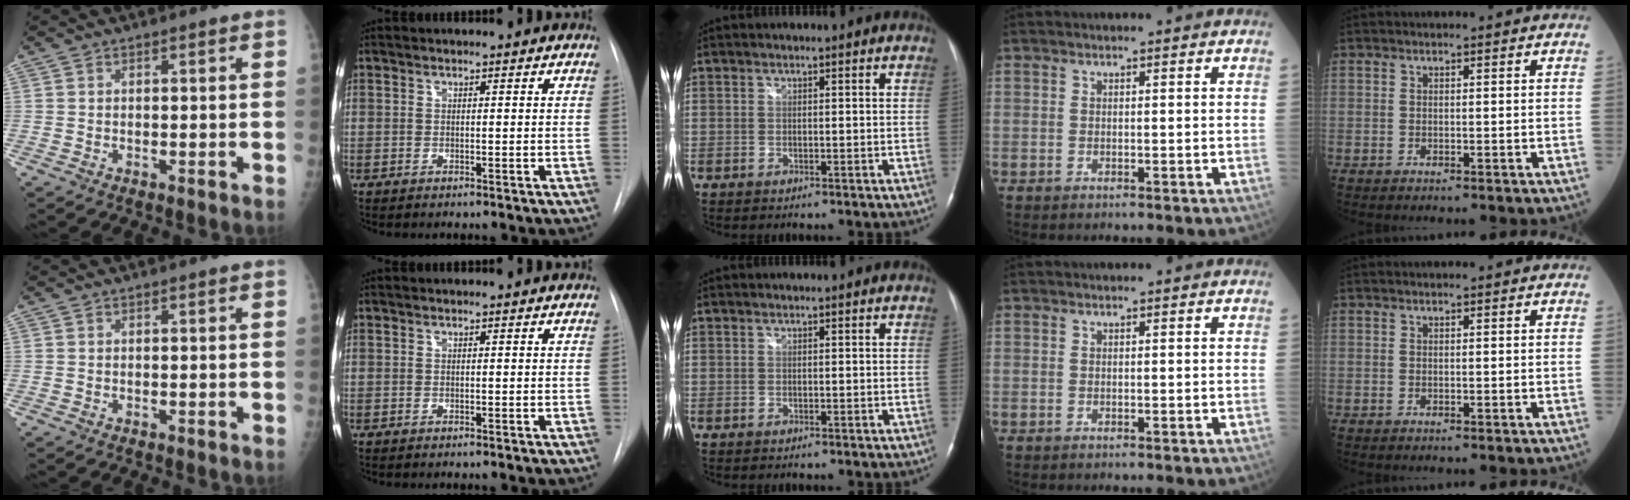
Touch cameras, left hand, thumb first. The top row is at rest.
{}